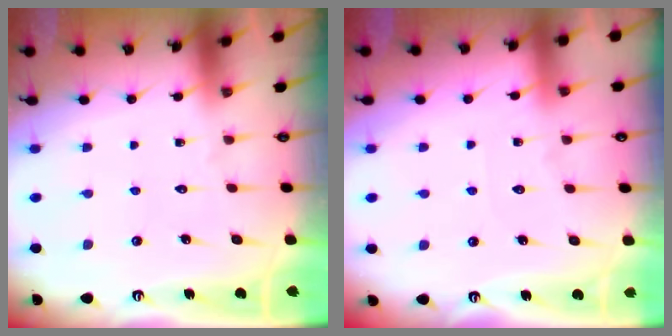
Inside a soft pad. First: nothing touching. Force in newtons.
{"total": 2.4, "press": 2.4, "slide": 0.4}